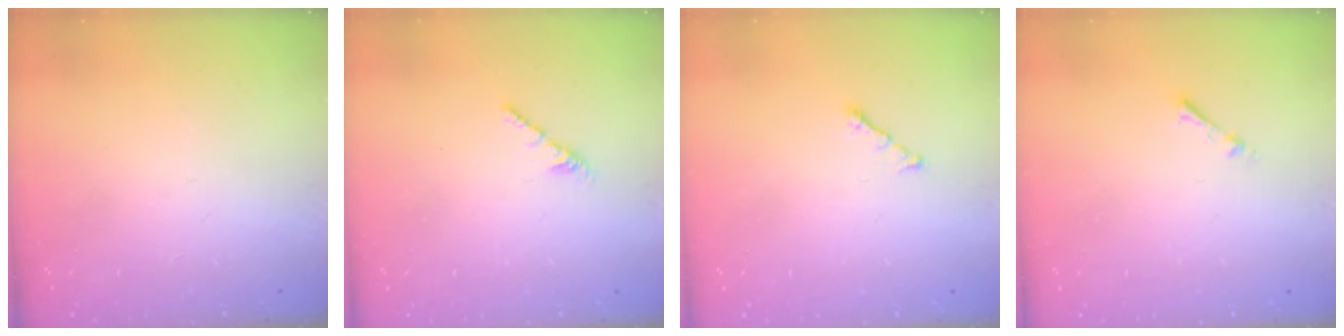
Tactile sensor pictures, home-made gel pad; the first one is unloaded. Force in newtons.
{"total": 2.4, "press": 2.3, "slide": 0.8}
{"total": 1.7, "press": 1.6, "slide": 0.6}
{"total": 1.7, "press": 1.7, "slide": 0.2}